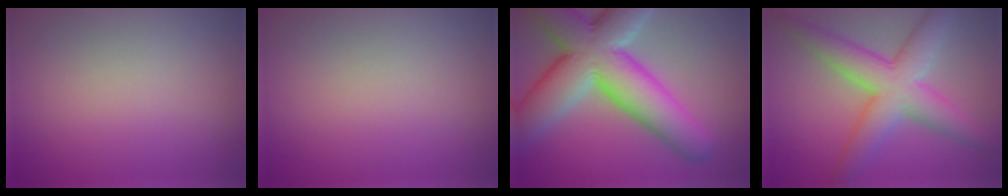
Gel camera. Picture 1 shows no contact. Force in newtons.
{"total": 0.0}
{"total": 12.9, "press": 12.9, "slide": 0.8}
{"total": 7.1, "press": 7.1, "slide": 0.2}